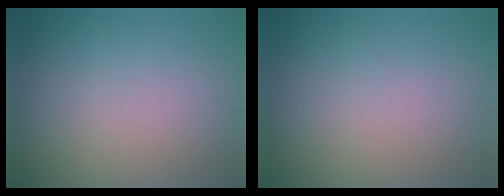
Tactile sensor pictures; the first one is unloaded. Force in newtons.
{"total": 0.0}